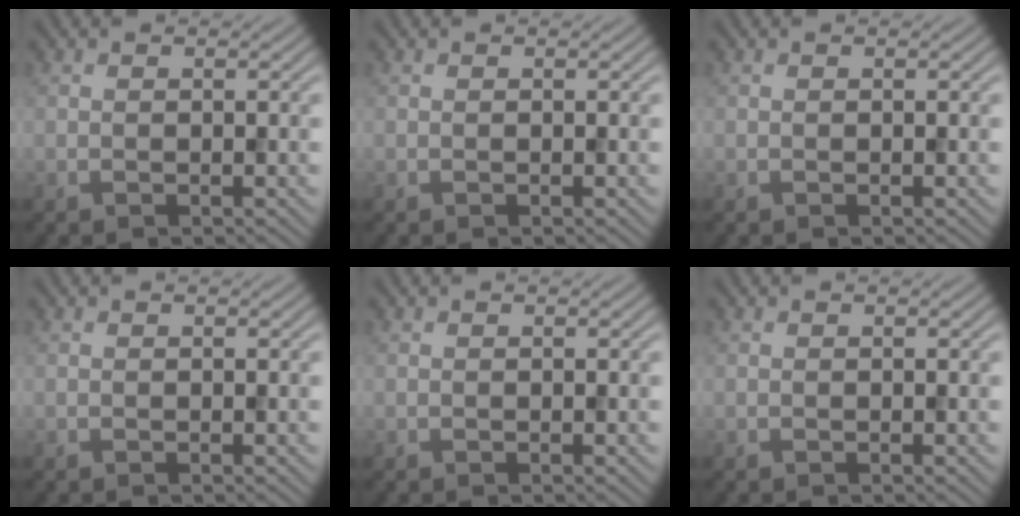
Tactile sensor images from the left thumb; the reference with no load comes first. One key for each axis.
{"total": 0.0}
{"total": 0.0}
{"total": 0.0}
{"total": 0.0}
{"total": 0.0}